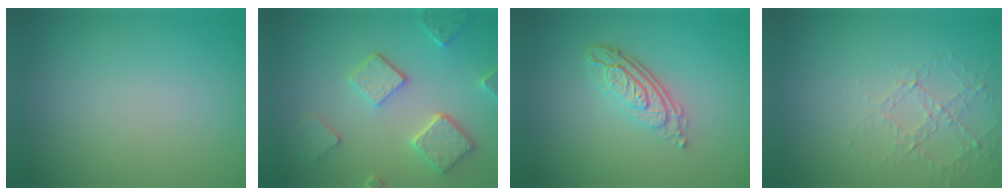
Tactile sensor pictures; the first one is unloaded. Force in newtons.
{"total": 5.1, "press": 3.9, "slide": 3.2}
{"total": 4.3, "press": 3.0, "slide": 3.1}
{"total": 1.4, "press": 0.8, "slide": 1.2}